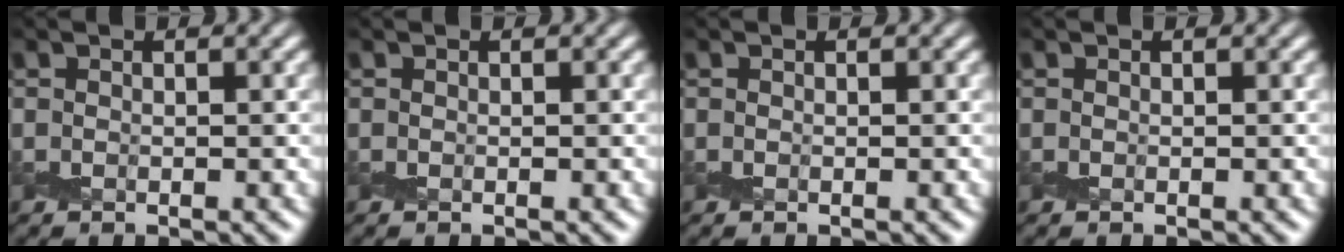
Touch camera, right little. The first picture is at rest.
{"total": 0.0}
{"total": 0.0}
{"total": 0.0}